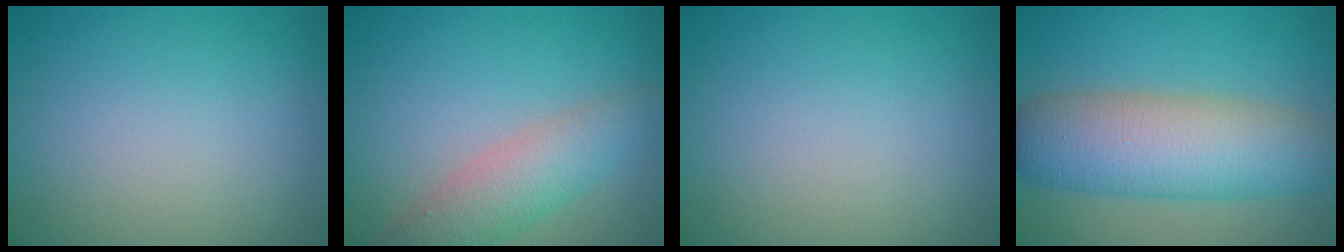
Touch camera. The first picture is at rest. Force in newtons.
{"total": 4.0, "press": 4.0, "slide": 0.1}
{"total": 0.0}
{"total": 8.0, "press": 8.0, "slide": 0.1}